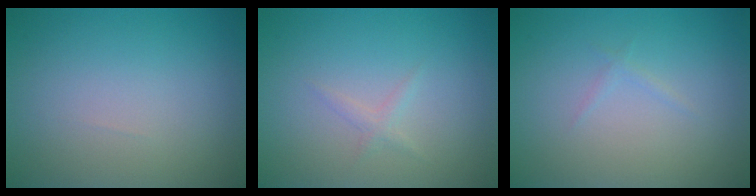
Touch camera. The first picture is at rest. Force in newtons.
{"total": 0.8, "press": 0.8, "slide": 0.0}
{"total": 0.5, "press": 0.5, "slide": 0.1}